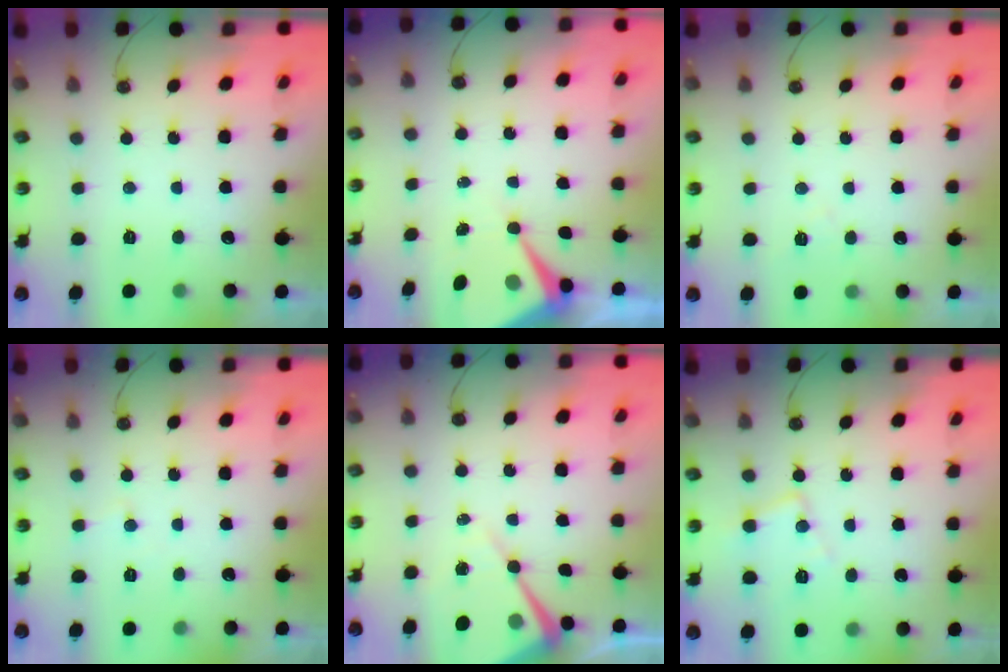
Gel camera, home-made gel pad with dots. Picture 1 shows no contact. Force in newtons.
{"total": 8.2, "press": 8.2, "slide": 0.6}
{"total": 3.8, "press": 3.7, "slide": 0.7}
{"total": 3.2, "press": 3.1, "slide": 0.5}
{"total": 10.5, "press": 10.4, "slide": 1.0}
{"total": 9.2, "press": 9.2, "slide": 0.7}